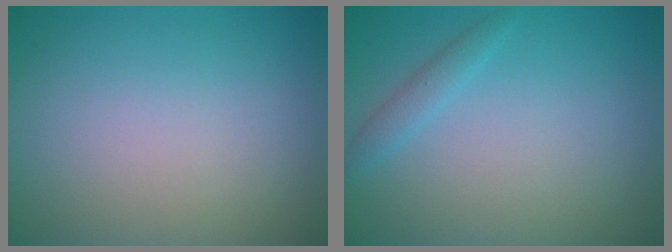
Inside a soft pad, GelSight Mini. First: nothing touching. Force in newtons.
{"total": 1.3, "press": 1.3, "slide": 0.1}